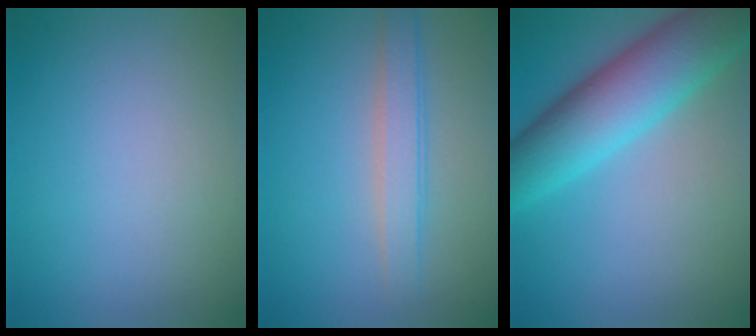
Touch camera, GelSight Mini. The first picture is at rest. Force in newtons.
{"total": 2.7, "press": 2.7, "slide": 0.0}
{"total": 8.5, "press": 8.5, "slide": 0.1}